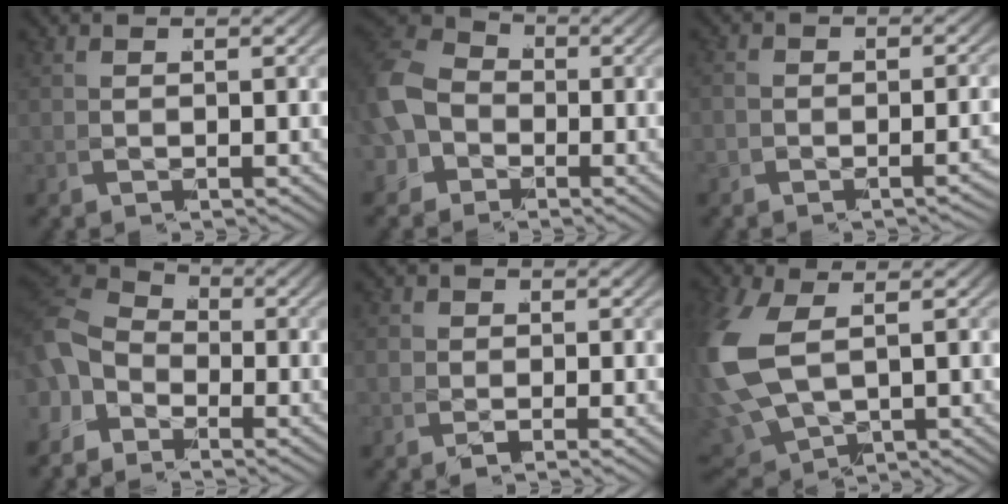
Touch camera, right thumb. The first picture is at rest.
{"total": 8.7, "force": [-0.4, 7.4, 4.5], "torque": [-0.111, -0.019, -0.007]}
{"total": 1.5, "force": [-1.1, 0.7, 0.6], "torque": [-0.010, -0.002, -0.022]}
{"total": 5.9, "force": [1.5, 4.3, 3.9], "torque": [-0.084, -0.004, 0.025]}
{"total": 1.5, "force": [-0.3, 1.3, 0.7], "torque": [-0.015, -0.004, -0.009]}
{"total": 8.5, "force": [0.5, 5.8, 6.2], "torque": [-0.189, -0.047, 0.050]}